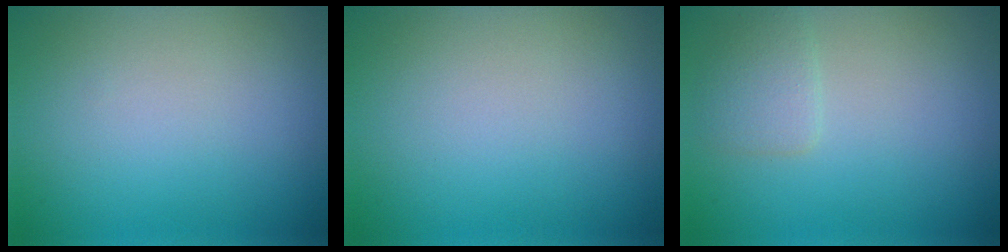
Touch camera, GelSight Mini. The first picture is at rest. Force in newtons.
{"total": 0.0}
{"total": 1.7, "press": 1.7, "slide": 0.1}